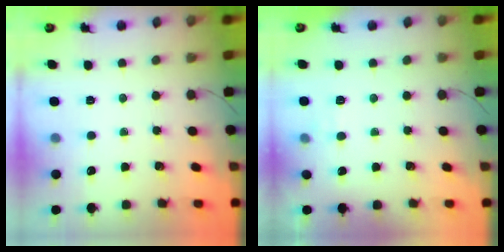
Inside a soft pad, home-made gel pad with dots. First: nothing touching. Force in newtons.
{"total": 2.8, "press": 2.5, "slide": 1.3}